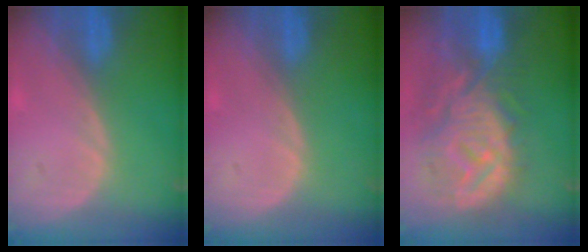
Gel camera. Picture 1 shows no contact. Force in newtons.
{"total": 0.0}
{"total": 12.4, "press": 11.1, "slide": 5.5}